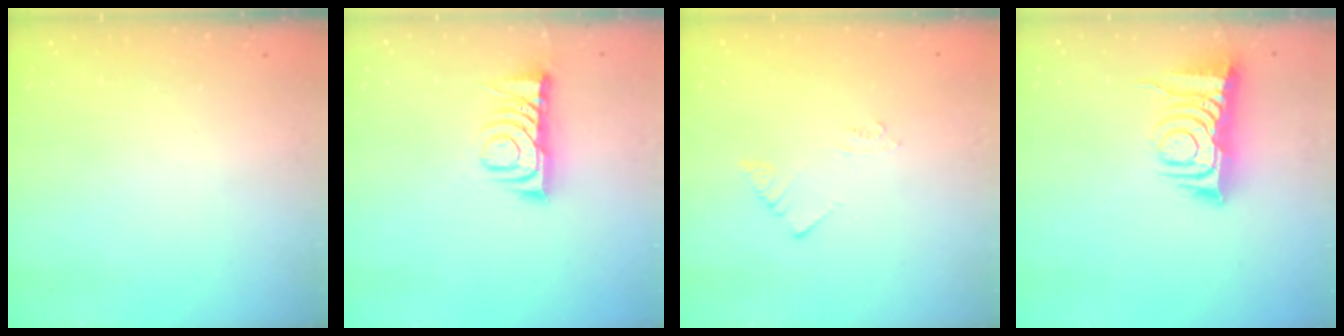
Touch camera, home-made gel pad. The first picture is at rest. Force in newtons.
{"total": 7.4, "press": 7.4, "slide": 0.1}
{"total": 2.2, "press": 2.2, "slide": 0.1}
{"total": 8.4, "press": 8.4, "slide": 0.8}